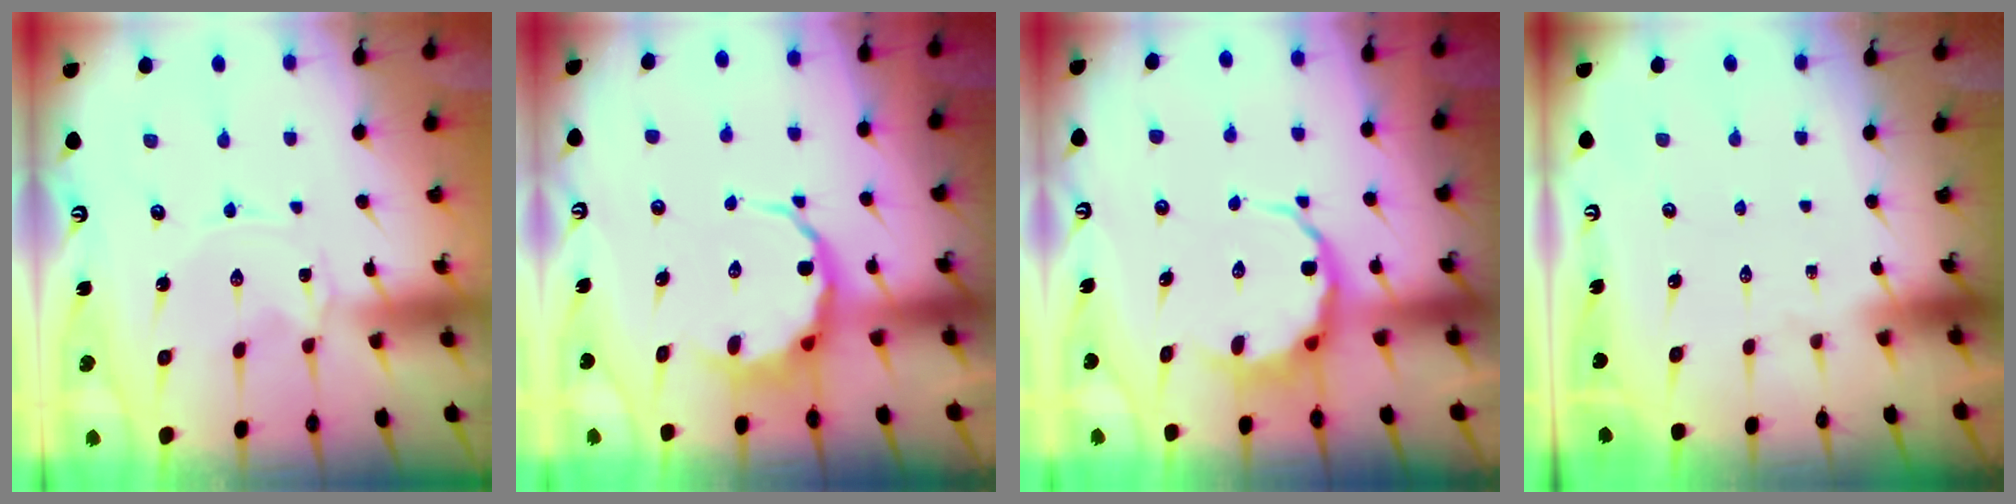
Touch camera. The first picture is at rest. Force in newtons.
{"total": 5.8, "press": 5.5, "slide": 1.9}
{"total": 5.5, "press": 5.2, "slide": 1.8}
{"total": 0.0}